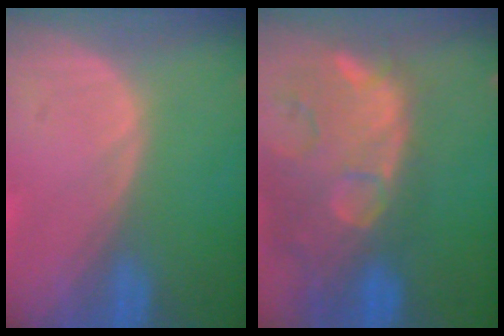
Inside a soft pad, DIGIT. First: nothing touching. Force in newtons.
{"total": 14.5, "press": 11.7, "slide": 8.5}